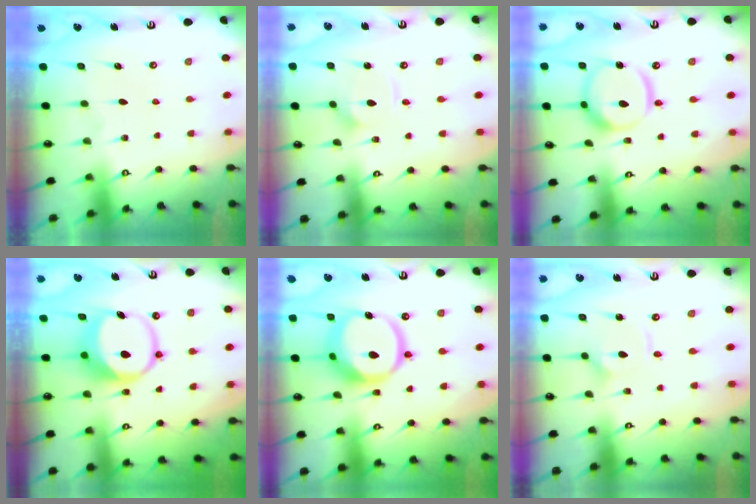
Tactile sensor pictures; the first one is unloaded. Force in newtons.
{"total": 2.0, "press": 2.0, "slide": 0.3}
{"total": 13.8, "press": 13.7, "slide": 1.7}
{"total": 8.9, "press": 8.7, "slide": 1.6}
{"total": 14.4, "press": 14.2, "slide": 2.3}
{"total": 2.3, "press": 2.2, "slide": 0.7}